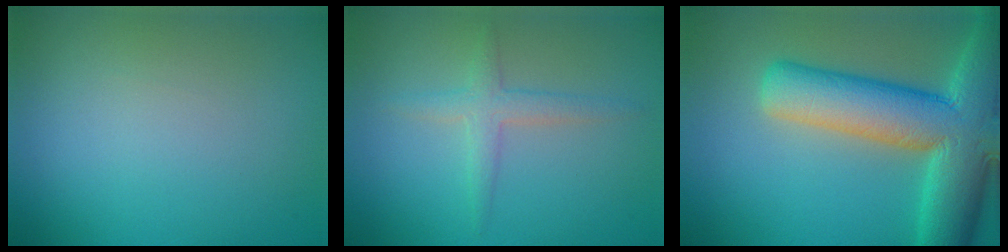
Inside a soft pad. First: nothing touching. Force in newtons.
{"total": 2.2, "press": 2.2, "slide": 0.1}
{"total": 12.1, "press": 12.1, "slide": 0.9}